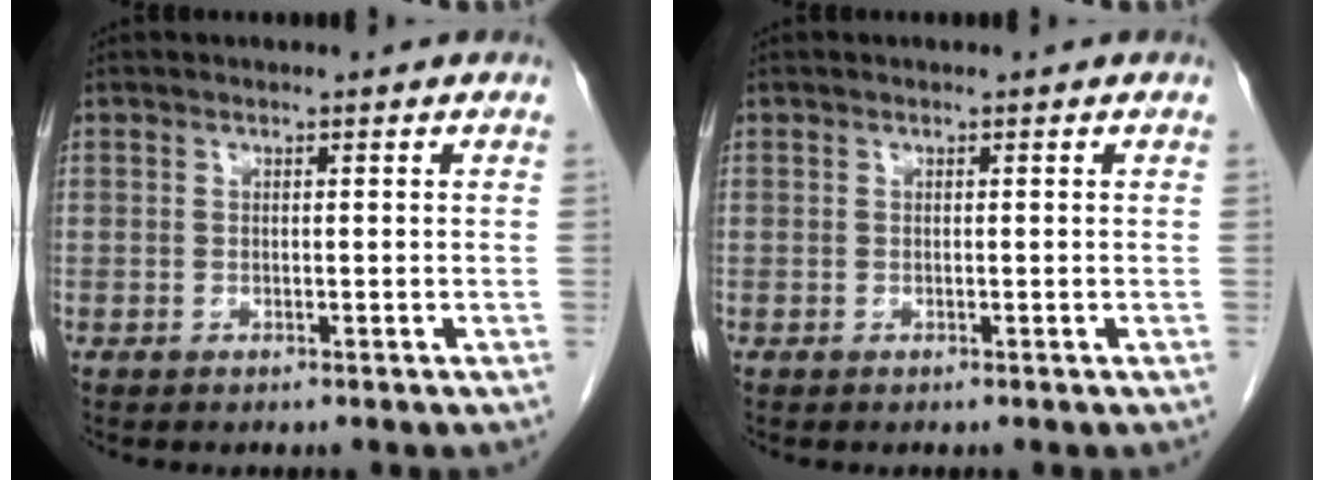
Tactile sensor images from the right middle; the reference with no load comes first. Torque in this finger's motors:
{"motor_torque": [-0.05, 0.00, 0.00, 0.00]}